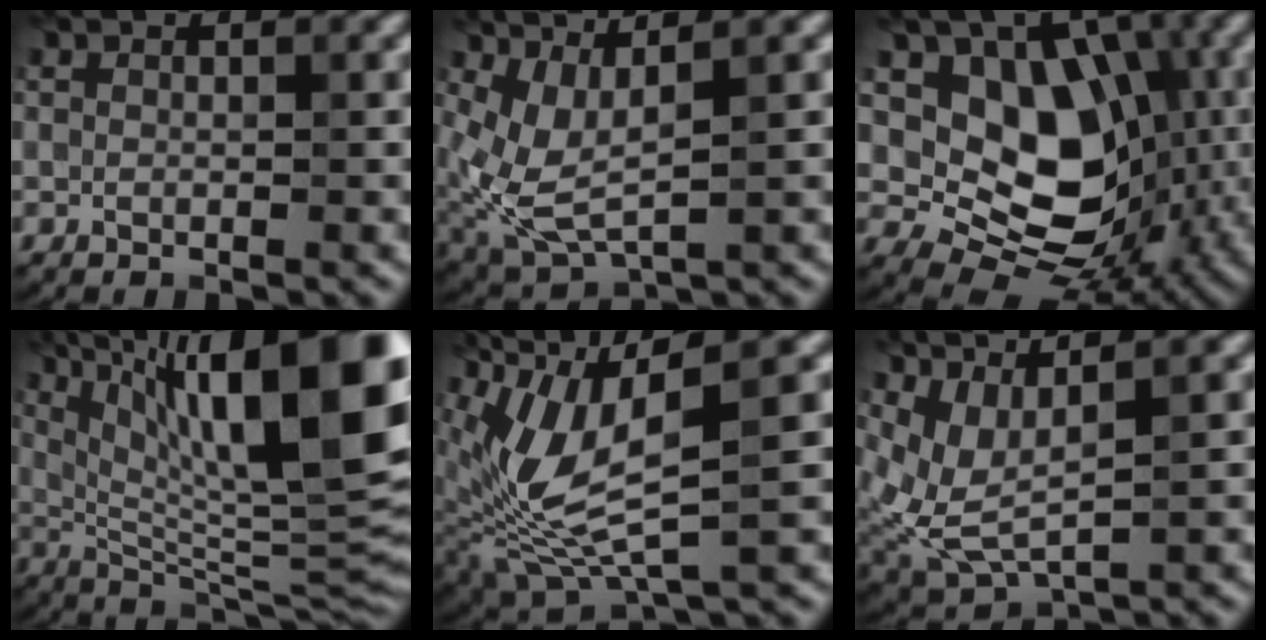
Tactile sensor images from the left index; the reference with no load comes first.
{"total": 4.3, "force": [0.4, 1.7, 4.0], "torque": [-0.108, -0.009, 0.013]}
{"total": 8.9, "force": [0.2, 7.0, 5.5], "torque": [-0.075, -0.017, 0.000]}
{"total": 15.9, "force": [6.5, 4.4, 13.9], "torque": [-0.210, 0.004, 0.117]}
{"total": 8.1, "force": [0.3, 3.1, 7.5], "torque": [-0.163, -0.010, -0.001]}
{"total": 3.9, "force": [1.6, 1.3, 3.4], "torque": [-0.096, -0.007, 0.041]}